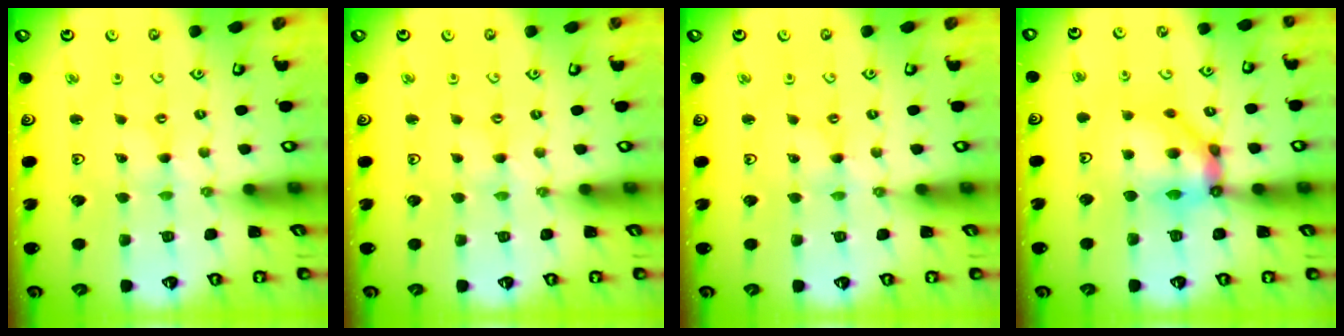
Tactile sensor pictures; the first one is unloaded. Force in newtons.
{"total": 1.0, "press": 1.0, "slide": 0.0}
{"total": 0.0}
{"total": 11.5, "press": 11.4, "slide": 1.6}